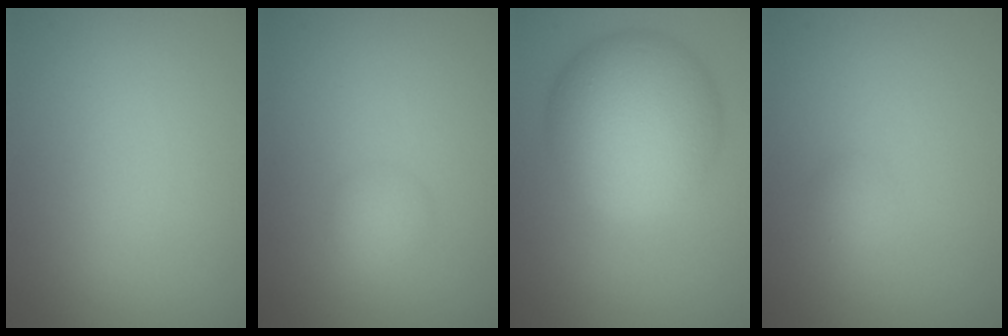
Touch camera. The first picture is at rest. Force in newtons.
{"total": 1.6, "press": 1.6, "slide": 0.1}
{"total": 10.3, "press": 10.2, "slide": 0.4}
{"total": 1.0, "press": 1.0, "slide": 0.1}